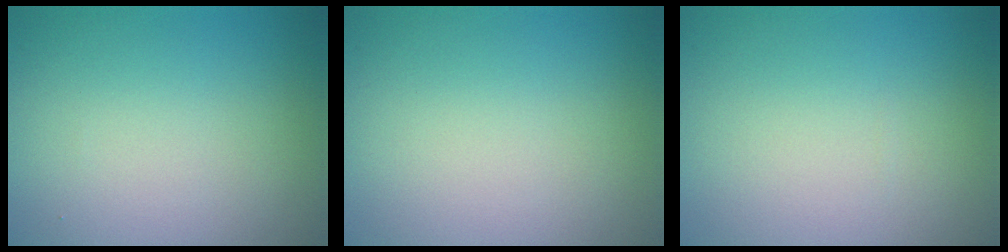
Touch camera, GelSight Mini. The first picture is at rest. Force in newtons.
{"total": 0.0}
{"total": 0.0}